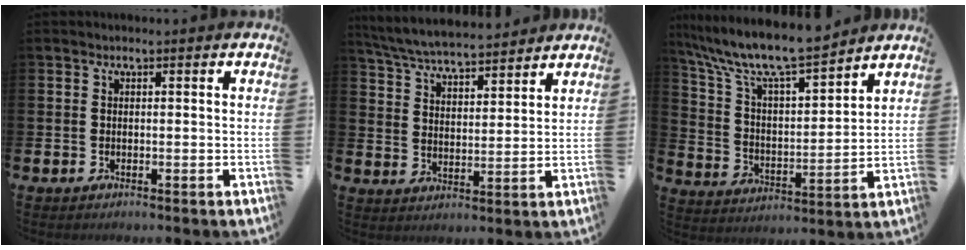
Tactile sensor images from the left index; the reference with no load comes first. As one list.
[{"total": 6.3, "force": [6.2, 0.7, 1.2], "torque": [-0.048, -0.037, 0.109]}, {"total": 10.7, "force": [9.8, 1.5, 4.1], "torque": [-0.120, -0.060, 0.170]}]